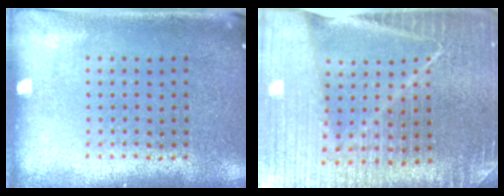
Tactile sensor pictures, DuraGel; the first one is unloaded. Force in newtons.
{"total": 4.5, "press": 4.3, "slide": 1.6}